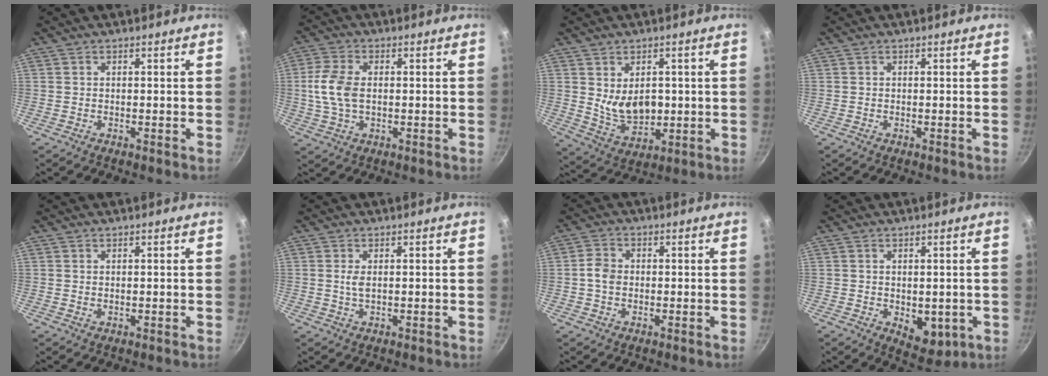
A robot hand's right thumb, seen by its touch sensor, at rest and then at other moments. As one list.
[{"total": 8.2, "force": [0.3, 5.1, 6.4], "torque": [-0.134, 0.010, 0.002]}, {"total": 8.6, "force": [1.0, 5.8, 6.3], "torque": [-0.088, -0.027, 0.034]}, {"total": 0.0}, {"total": 0.6, "force": [0.4, 0.2, 0.4], "torque": [-0.006, -0.005, 0.006]}, {"total": 2.0, "force": [0.3, 0.9, 1.7], "torque": [-0.034, -0.003, 0.007]}, {"total": 3.7, "force": [-0.1, 2.9, 2.4], "torque": [-0.040, 0.010, -0.009]}, {"total": 6.9, "force": [-1.1, 4.3, 5.2], "torque": [-0.047, -0.014, -0.004]}]